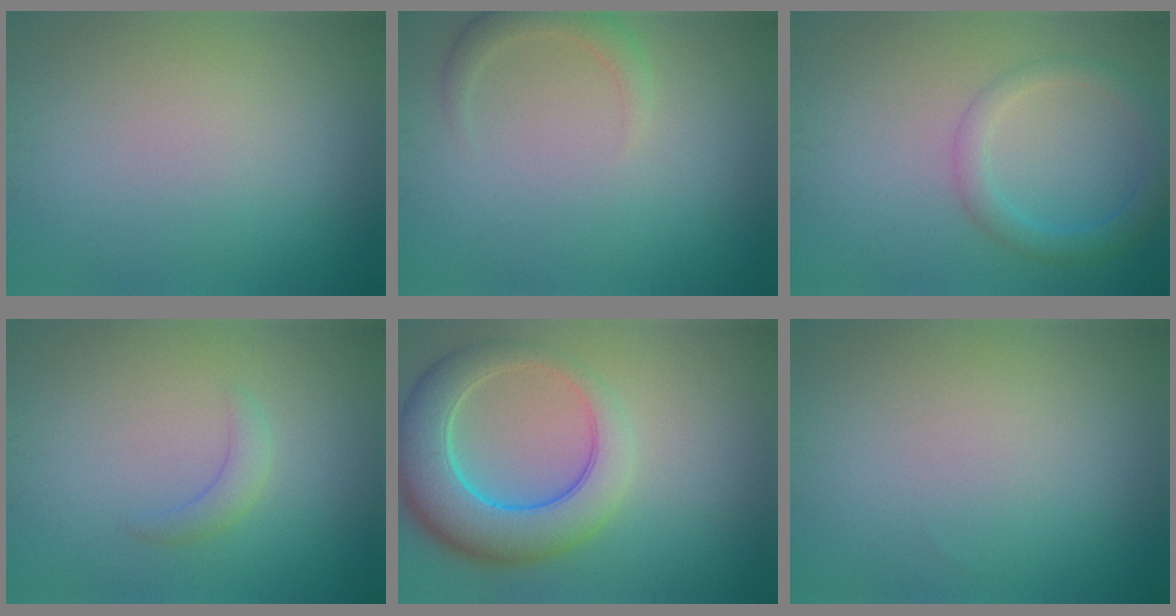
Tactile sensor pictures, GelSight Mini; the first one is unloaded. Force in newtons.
{"total": 2.0, "press": 2.0, "slide": 0.3}
{"total": 2.8, "press": 2.8, "slide": 0.2}
{"total": 1.6, "press": 1.6, "slide": 0.2}
{"total": 7.9, "press": 7.9, "slide": 0.3}
{"total": 0.0}